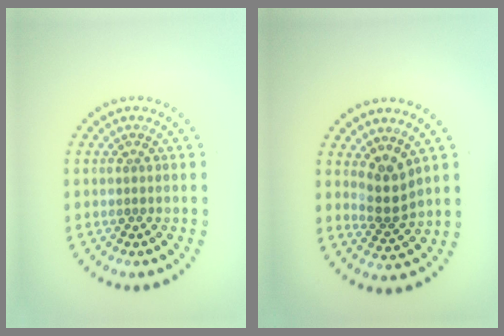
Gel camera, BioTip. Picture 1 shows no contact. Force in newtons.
{"total": 2.6, "press": 2.0, "slide": 1.7}